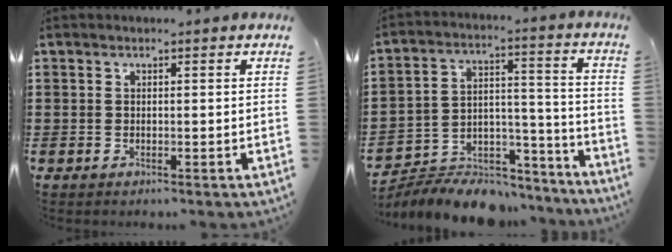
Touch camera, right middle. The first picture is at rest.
{"total": 8.5, "force": [-7.9, 2.6, 1.7], "torque": [-0.027, 0.025, -0.155]}